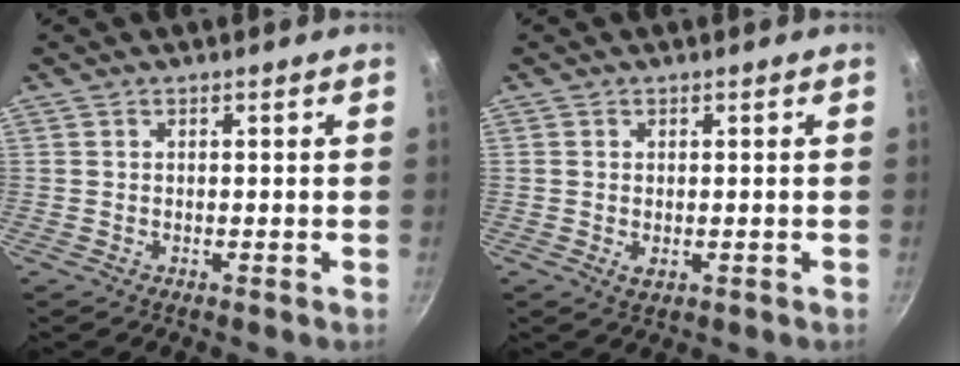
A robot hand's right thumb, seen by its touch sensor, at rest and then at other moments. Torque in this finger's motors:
{"motor_torque": [-0.56, -0.23, -0.21, 0.05, 0.01]}